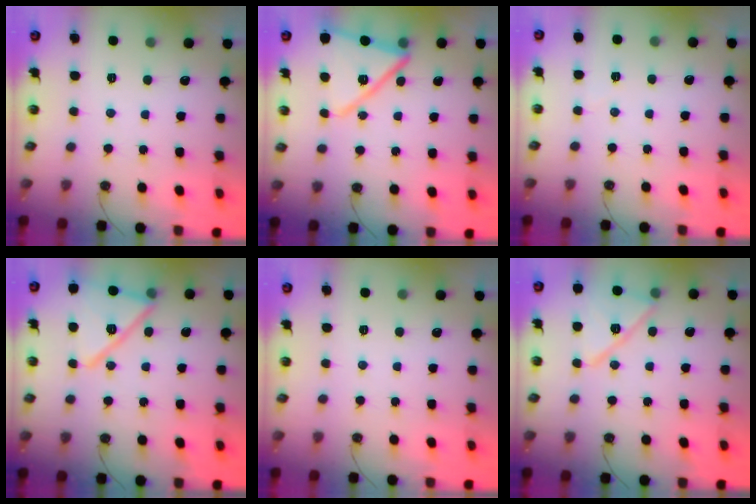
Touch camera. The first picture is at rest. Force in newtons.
{"total": 15.0, "press": 14.9, "slide": 1.3}
{"total": 2.1, "press": 1.9, "slide": 0.7}
{"total": 17.8, "press": 17.7, "slide": 2.4}
{"total": 0.0}
{"total": 13.7, "press": 13.7, "slide": 0.3}